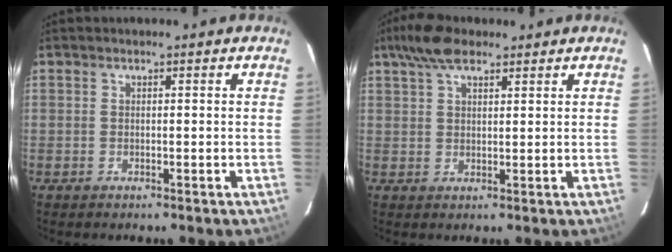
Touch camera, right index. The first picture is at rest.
{"total": 6.4, "force": [4.7, 2.3, 3.6], "torque": [-0.072, 0.021, 0.086]}